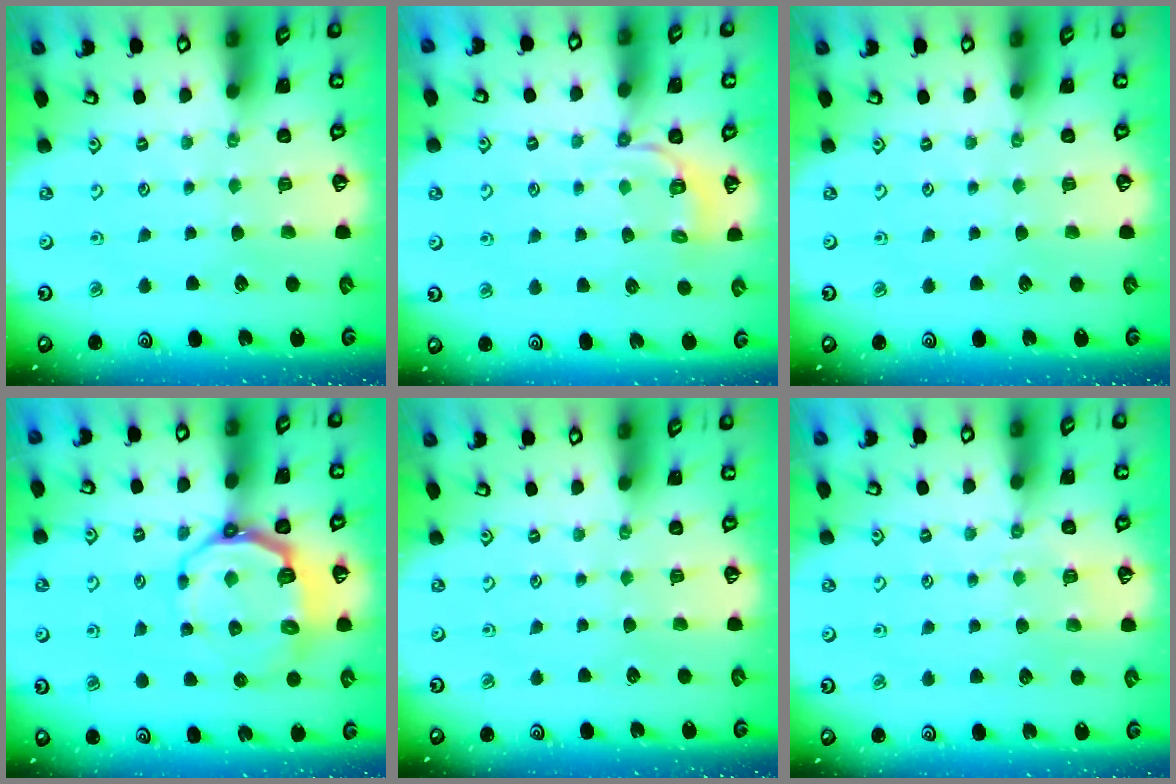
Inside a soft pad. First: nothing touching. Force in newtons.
{"total": 4.2, "press": 3.9, "slide": 1.6}
{"total": 0.0}
{"total": 9.1, "press": 8.1, "slide": 4.2}
{"total": 0.0}
{"total": 2.9, "press": 2.8, "slide": 0.6}